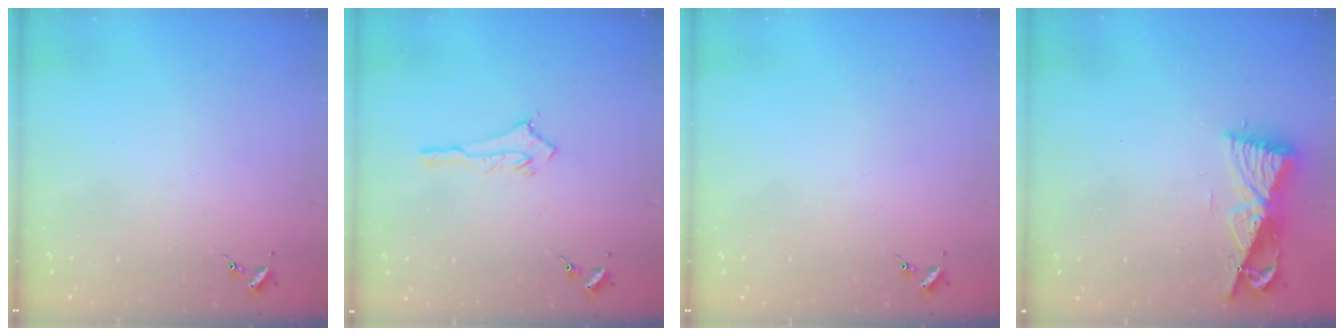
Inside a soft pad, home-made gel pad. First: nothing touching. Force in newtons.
{"total": 2.8, "press": 2.8, "slide": 0.3}
{"total": 0.0}
{"total": 8.5, "press": 8.4, "slide": 1.0}